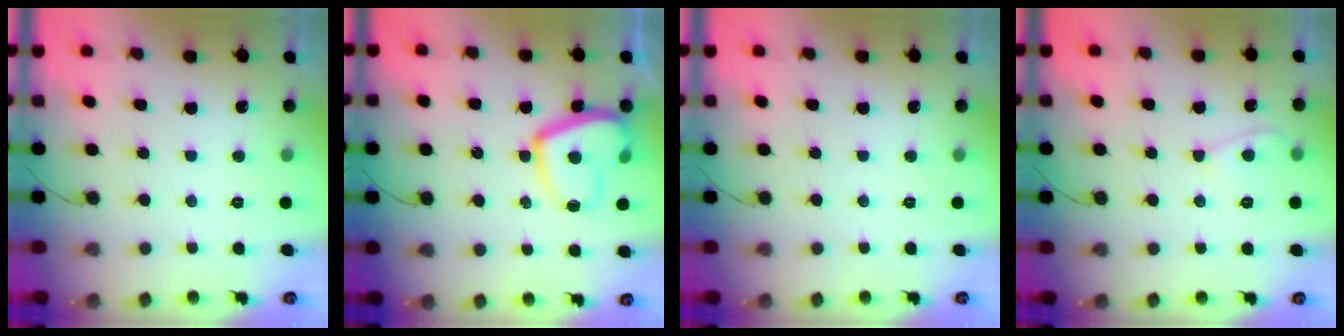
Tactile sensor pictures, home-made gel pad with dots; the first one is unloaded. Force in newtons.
{"total": 13.4, "press": 13.3, "slide": 1.1}
{"total": 0.0}
{"total": 4.4, "press": 4.4, "slide": 0.4}